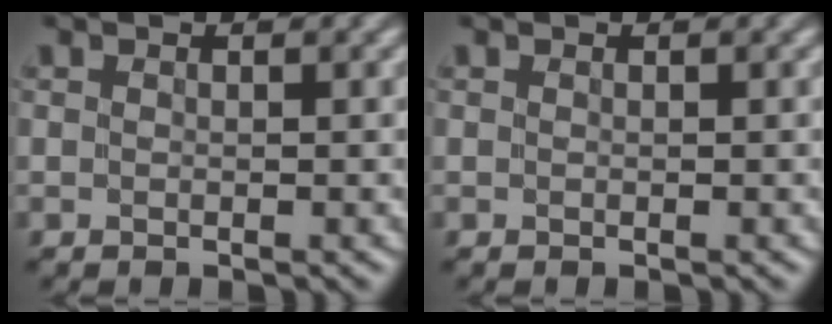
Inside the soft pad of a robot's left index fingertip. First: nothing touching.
{"total": 0.0}